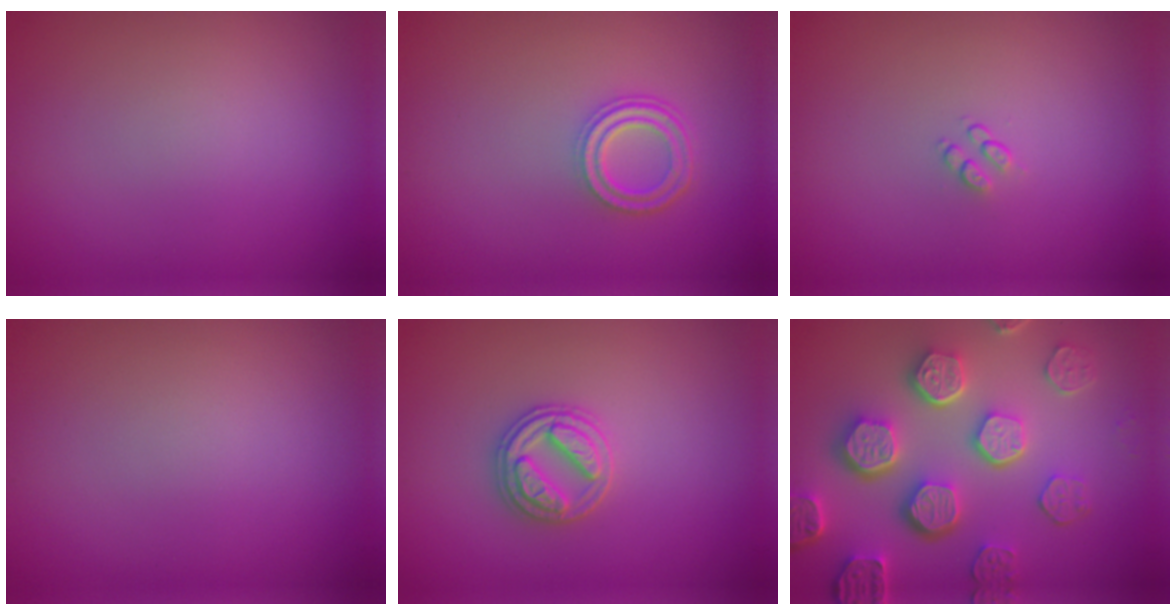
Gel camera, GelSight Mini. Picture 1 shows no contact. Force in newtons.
{"total": 3.3, "press": 2.6, "slide": 2.1}
{"total": 0.9, "press": 0.6, "slide": 0.7}
{"total": 0.0}
{"total": 2.9, "press": 2.8, "slide": 0.4}
{"total": 7.8, "press": 6.1, "slide": 5.0}